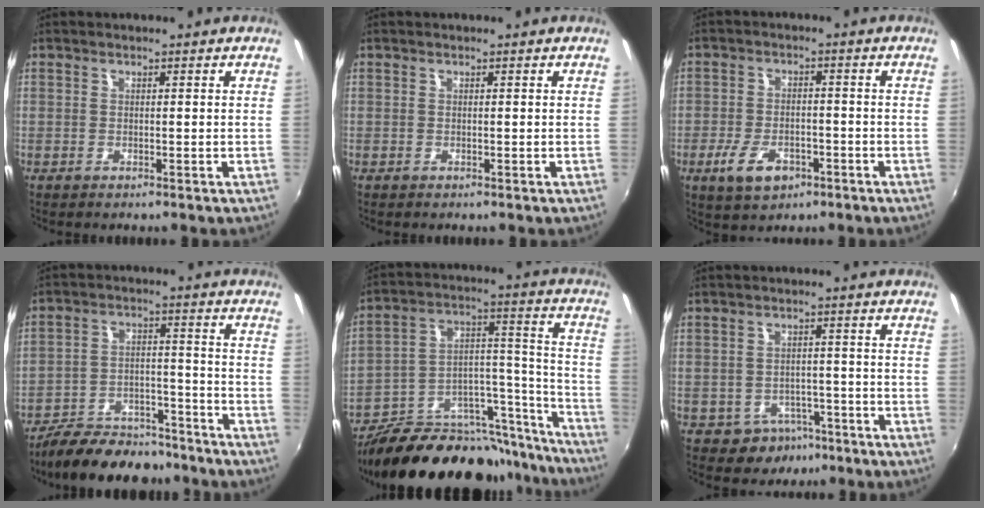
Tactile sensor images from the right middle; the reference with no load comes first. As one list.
[{"total": 0.0}, {"total": 7.6, "force": [-4.0, 4.3, 4.9], "torque": [-0.116, -0.008, -0.065]}, {"total": 15.6, "force": [-13.4, 5.6, 5.7], "torque": [-0.123, 0.003, -0.197]}, {"total": 31.1, "force": [-25.5, 11.3, 13.8], "torque": [-0.192, 0.046, -0.365]}, {"total": 5.9, "force": [-3.6, 4.5, 1.2], "torque": [-0.031, 0.012, -0.039]}]